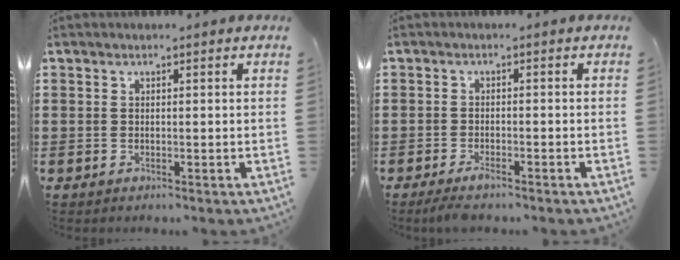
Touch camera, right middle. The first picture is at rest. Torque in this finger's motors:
{"motor_torque": [1.94, 0.19, 0.28, 0.07]}